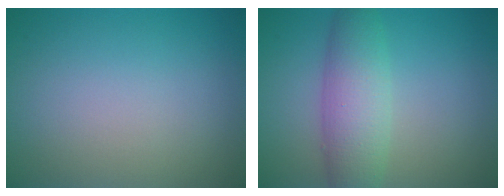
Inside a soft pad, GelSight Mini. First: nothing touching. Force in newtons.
{"total": 5.2, "press": 5.2, "slide": 0.1}